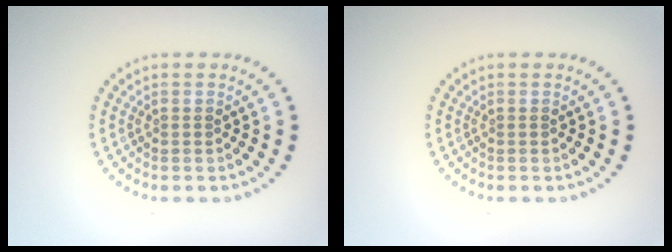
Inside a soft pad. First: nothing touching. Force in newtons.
{"total": 0.0}